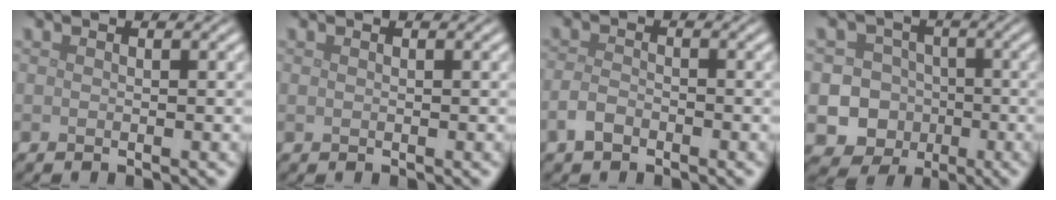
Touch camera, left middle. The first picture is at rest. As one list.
[{"total": 0.0}, {"total": 1.8, "force": [-1.2, 0.9, 1.0], "torque": [-0.020, 0.002, -0.029]}, {"total": 11.2, "force": [-3.7, 10.3, 2.4], "torque": [-0.030, -0.012, -0.083]}]